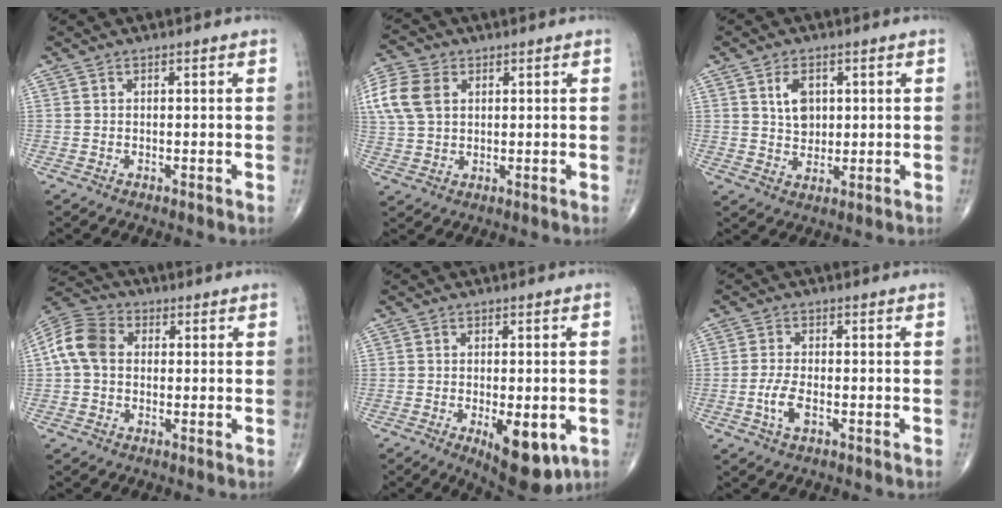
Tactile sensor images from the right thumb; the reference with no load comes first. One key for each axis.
{"total": 9.7, "fx": 2.6, "fy": 6.8, "fz": 6.4, "tx": -0.142, "ty": 0.007, "tz": 0.050}
{"total": 5.5, "fx": 1.7, "fy": 3.7, "fz": 3.7, "tx": -0.046, "ty": -0.009, "tz": 0.033}
{"total": 8.9, "fx": 0.6, "fy": 6.8, "fz": 5.8, "tx": -0.113, "ty": 0.027, "tz": 0.001}
{"total": 10.7, "fx": -3.6, "fy": 4.4, "fz": 9.1, "tx": -0.114, "ty": -0.012, "tz": -0.042}
{"total": 4.4, "fx": -1.5, "fy": 2.0, "fz": 3.7, "tx": -0.081, "ty": 0.007, "tz": -0.029}